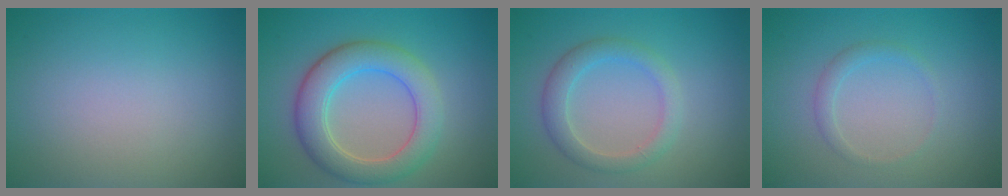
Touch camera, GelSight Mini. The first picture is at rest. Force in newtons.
{"total": 5.8, "press": 5.8, "slide": 0.6}
{"total": 2.9, "press": 2.9, "slide": 0.1}
{"total": 1.3, "press": 1.3, "slide": 0.0}